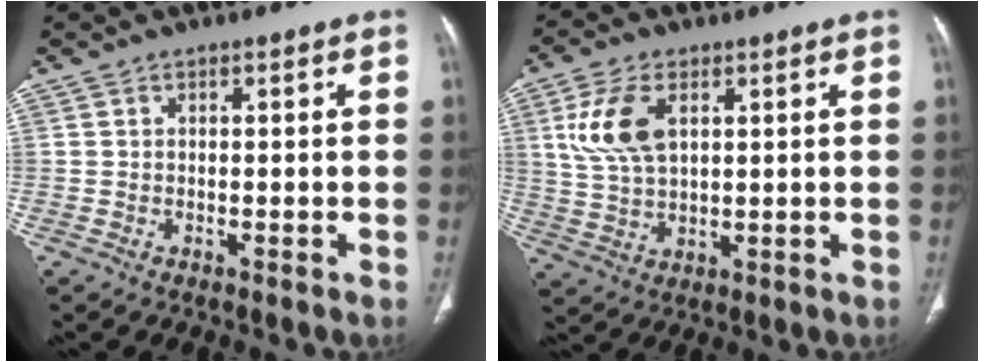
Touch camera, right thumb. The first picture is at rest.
{"total": 9.5, "force": [3.2, 5.3, 7.3], "torque": [-0.151, -0.007, 0.064]}